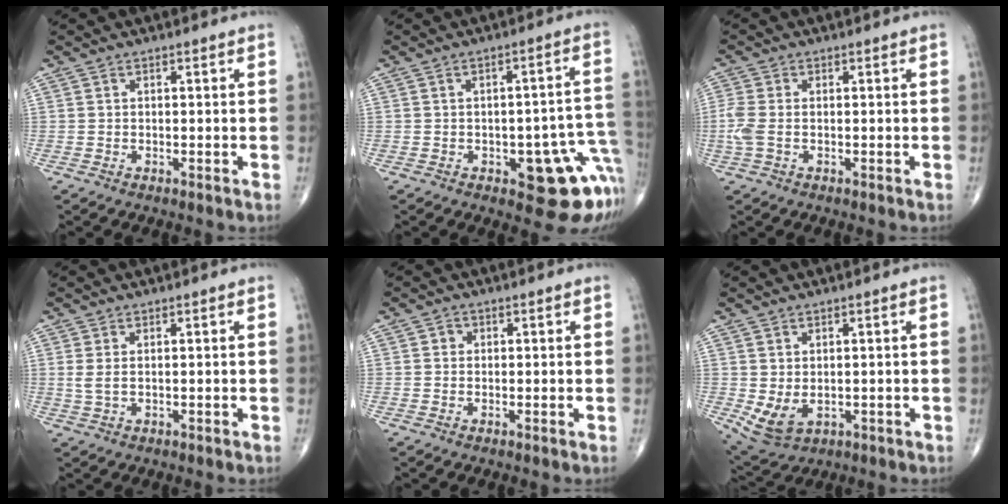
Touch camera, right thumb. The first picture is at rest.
{"total": 14.3, "force": [-4.8, 6.2, 12.0], "torque": [-0.083, 0.032, -0.044]}
{"total": 4.1, "force": [-0.7, 2.4, 3.3], "torque": [-0.101, 0.003, -0.016]}
{"total": 1.9, "force": [0.4, 0.7, 1.7], "torque": [-0.047, -0.002, 0.014]}
{"total": 1.2, "force": [0.2, 1.1, 0.3], "torque": [0.002, 0.002, 0.000]}
{"total": 5.7, "force": [-0.3, 3.8, 4.3], "torque": [-0.078, -0.005, 0.015]}